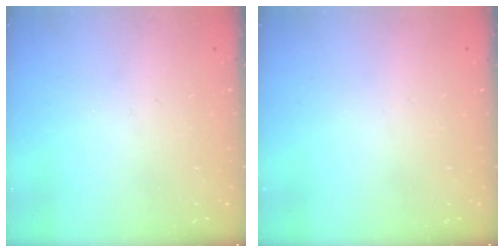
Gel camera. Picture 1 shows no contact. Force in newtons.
{"total": 0.0}